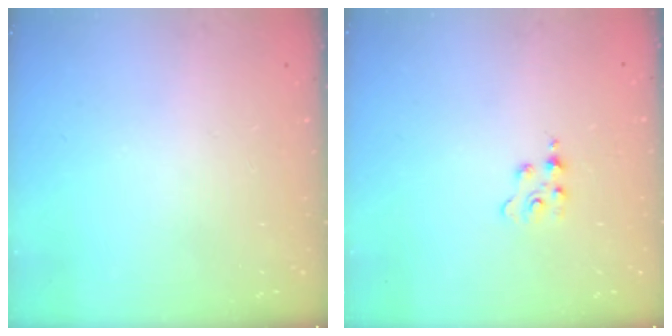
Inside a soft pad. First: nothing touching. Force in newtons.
{"total": 1.8, "press": 1.8, "slide": 0.4}